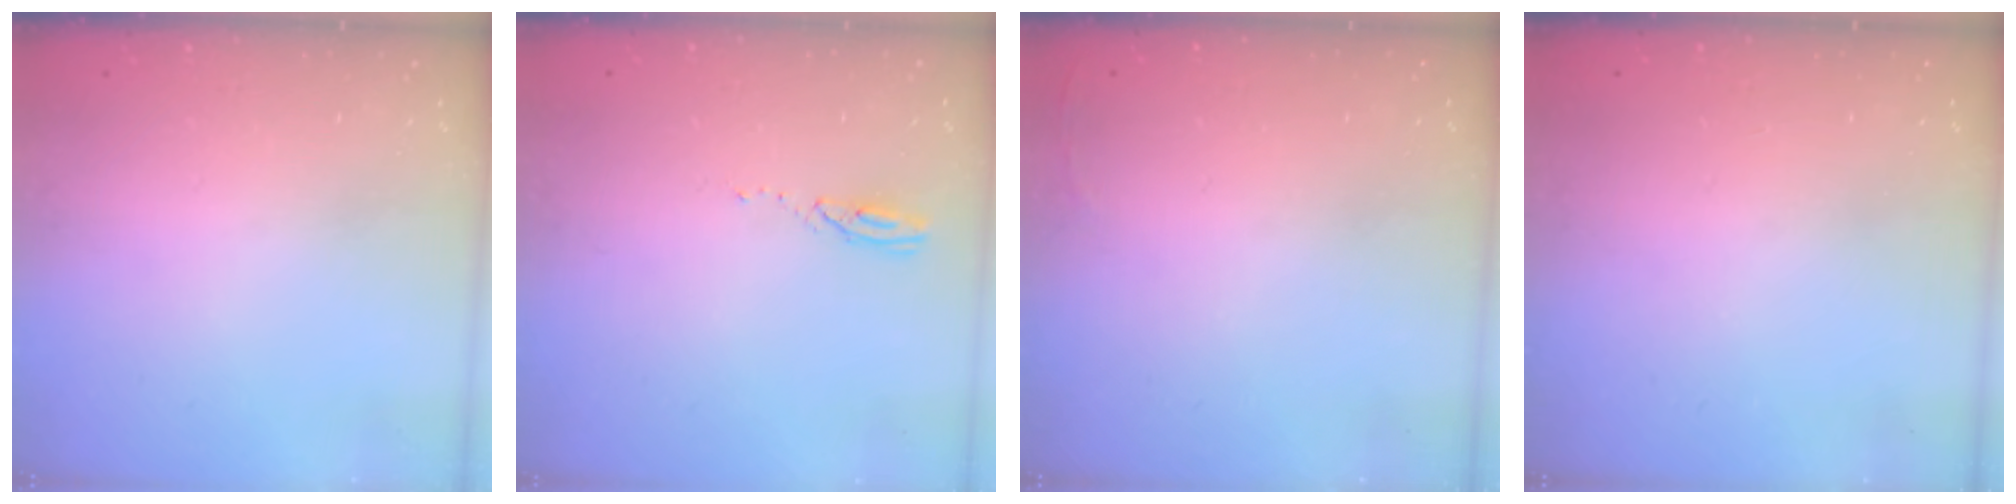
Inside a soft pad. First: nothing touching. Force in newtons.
{"total": 3.2, "press": 3.2, "slide": 0.3}
{"total": 2.5, "press": 2.4, "slide": 0.9}
{"total": 0.0}